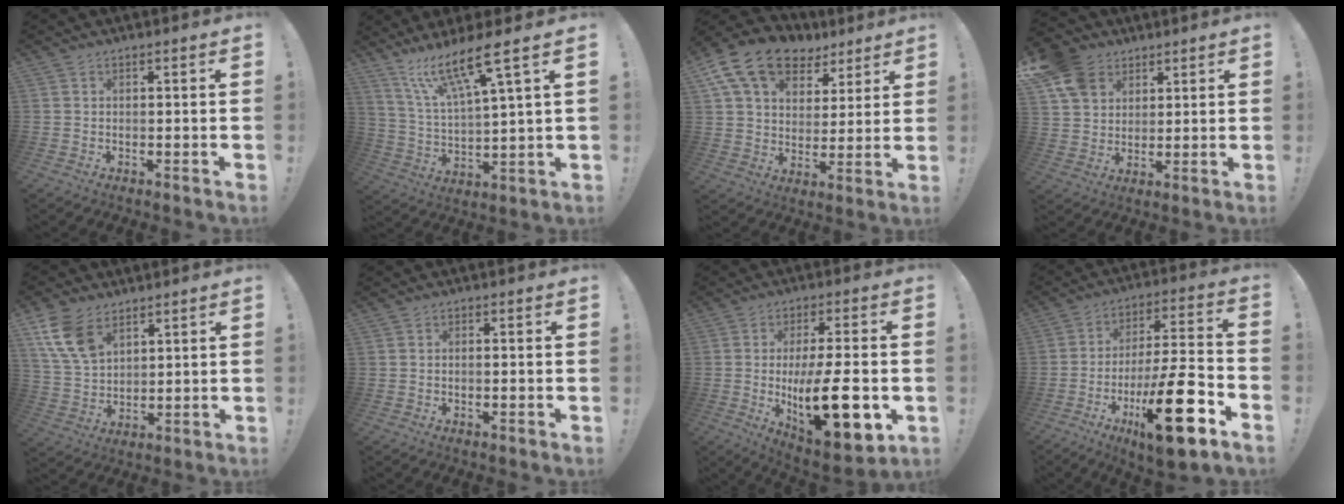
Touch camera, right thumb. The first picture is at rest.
{"total": 14.8, "force": [9.9, 1.5, 10.8], "torque": [-0.202, -0.052, 0.160]}
{"total": 17.4, "force": [10.4, 10.8, 8.8], "torque": [-0.148, -0.056, 0.192]}
{"total": 11.3, "force": [6.0, 8.8, 4.0], "torque": [-0.064, -0.029, 0.121]}
{"total": 11.8, "force": [6.9, 7.1, 6.5], "torque": [-0.124, -0.022, 0.135]}
{"total": 0.7, "force": [-0.4, 0.1, 0.5], "torque": [-0.014, 0.003, -0.005]}
{"total": 19.3, "force": [-3.1, 7.0, 17.7], "torque": [-0.291, -0.006, -0.040]}
{"total": 22.1, "force": [-9.9, 5.8, 18.9], "torque": [-0.305, 0.057, -0.153]}